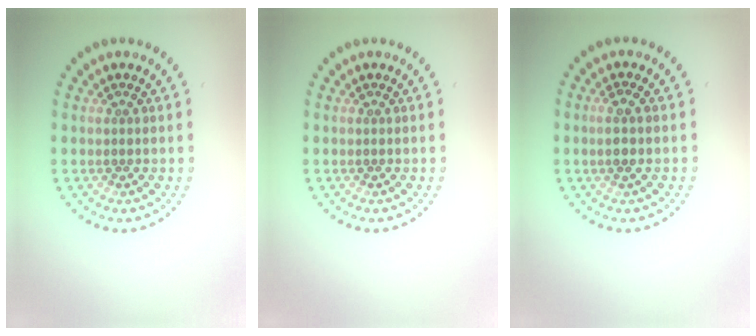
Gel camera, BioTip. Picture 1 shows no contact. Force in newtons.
{"total": 0.0}
{"total": 1.2, "press": 0.9, "slide": 0.7}